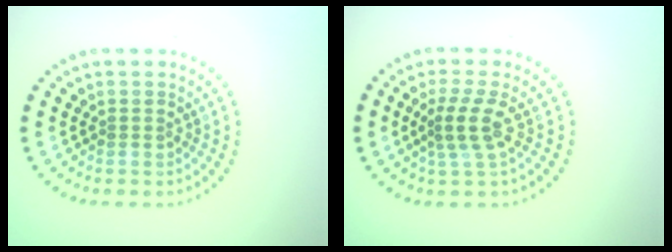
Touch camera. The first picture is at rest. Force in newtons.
{"total": 2.6, "press": 2.1, "slide": 1.6}